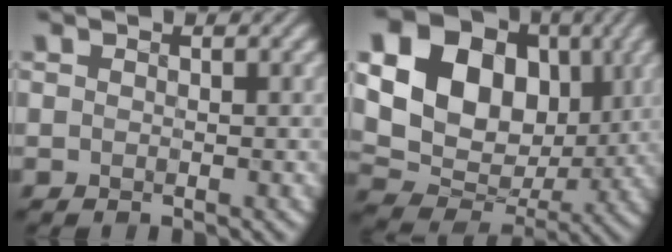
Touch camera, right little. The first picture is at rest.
{"total": 18.1, "force": [4.6, 14.5, 9.8], "torque": [-0.217, 0.046, 0.081]}